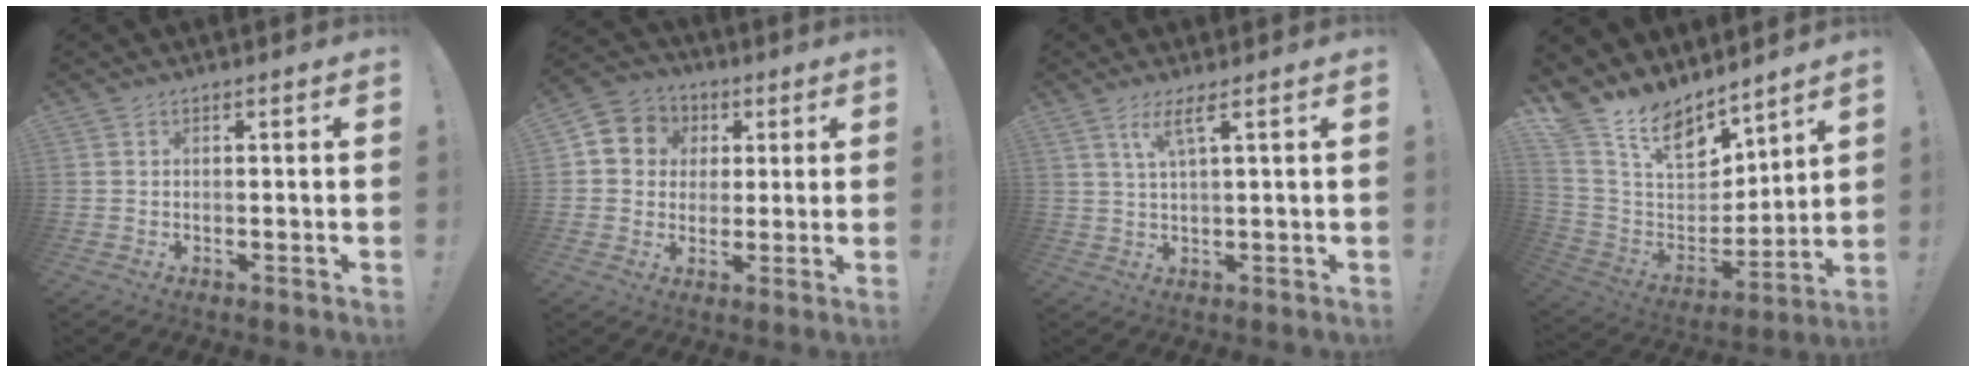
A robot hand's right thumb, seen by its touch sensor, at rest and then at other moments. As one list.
[{"total": 8.2, "force": [1.2, 7.8, 2.2], "torque": [-0.033, 0.006, 0.028]}, {"total": 5.0, "force": [2.7, 0.3, 4.2], "torque": [-0.086, -0.002, 0.045]}, {"total": 14.8, "force": [11.0, 7.4, 6.7], "torque": [-0.134, -0.081, 0.206]}]